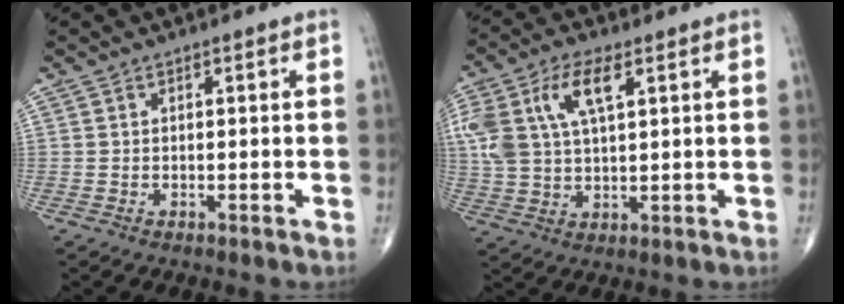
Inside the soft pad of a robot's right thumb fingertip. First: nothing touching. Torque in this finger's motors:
{"motor_torque": [0.15, 0.34, 1.27, 0.56, 0.12]}